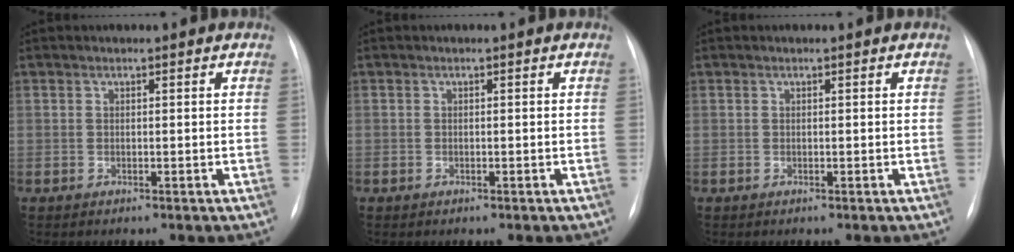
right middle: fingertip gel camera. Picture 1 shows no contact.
{"total": 0.0}
{"total": 0.0}